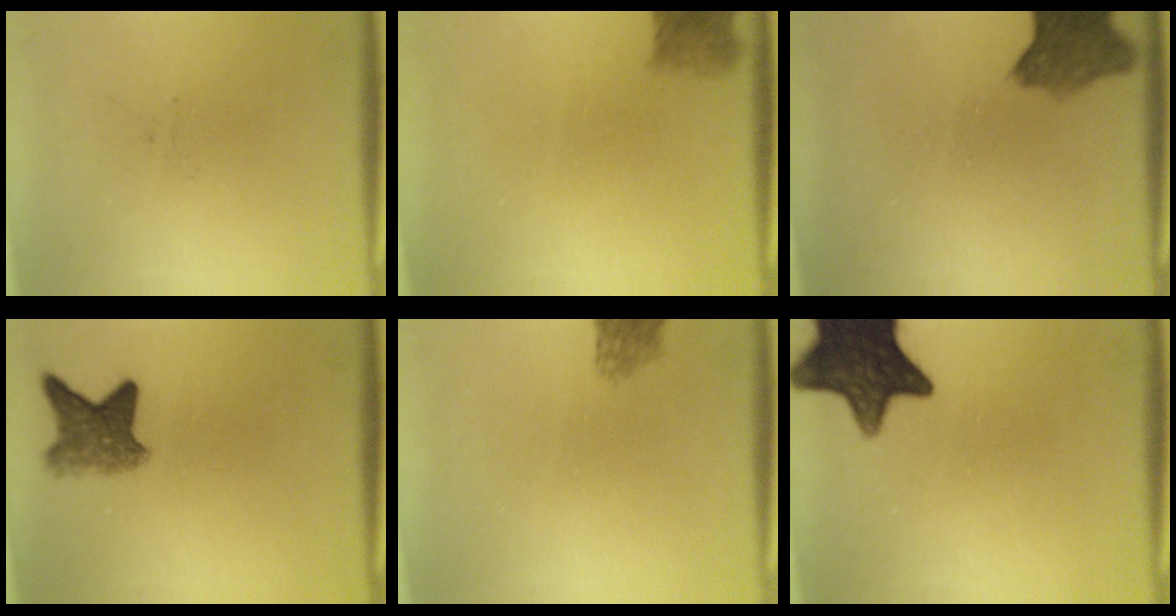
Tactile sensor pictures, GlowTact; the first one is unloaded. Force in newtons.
{"total": 3.1}
{"total": 7.3}
{"total": 4.9}
{"total": 2.4}
{"total": 15.0}